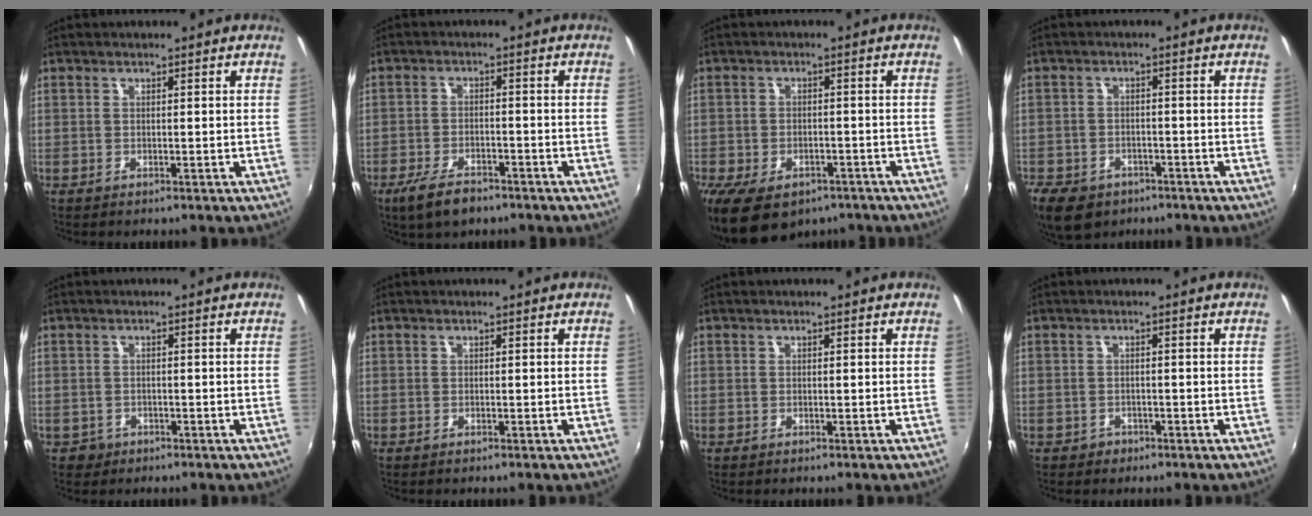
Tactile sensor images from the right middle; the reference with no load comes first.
{"total": 7.3, "force": [-5.3, 2.9, 4.1], "torque": [-0.107, -0.016, -0.094]}
{"total": 11.7, "force": [-7.6, 6.3, 6.2], "torque": [-0.138, -0.030, -0.112]}
{"total": 9.9, "force": [-6.4, 6.2, 4.5], "torque": [-0.120, -0.016, -0.103]}
{"total": 2.1, "force": [-1.0, 1.7, 0.4], "torque": [-0.012, -0.002, -0.016]}
{"total": 0.0}
{"total": 0.0}
{"total": 1.6, "force": [-1.0, 1.3, 0.3], "torque": [-0.008, -0.002, -0.014]}